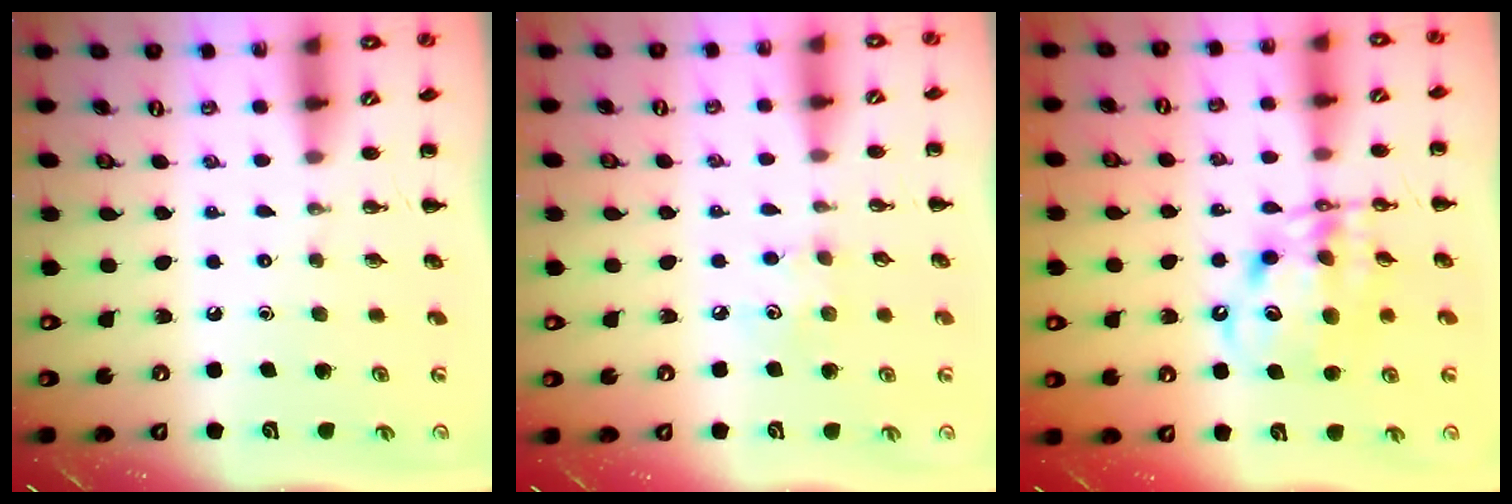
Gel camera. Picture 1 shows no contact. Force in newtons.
{"total": 4.3, "press": 4.3, "slide": 0.9}
{"total": 10.5, "press": 10.0, "slide": 3.0}